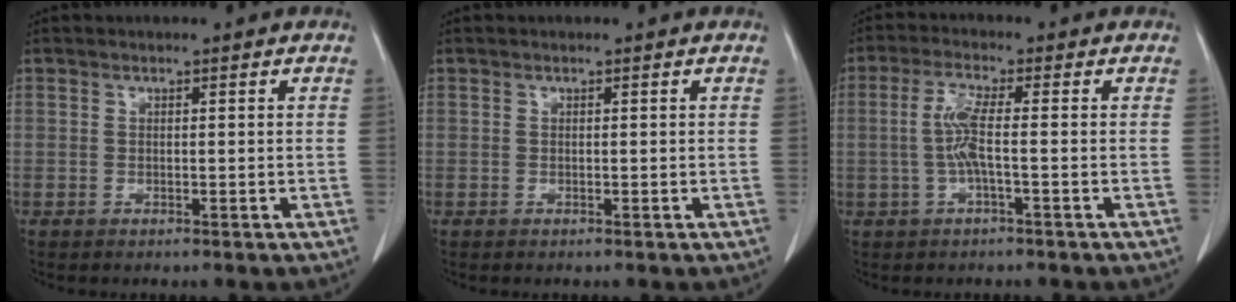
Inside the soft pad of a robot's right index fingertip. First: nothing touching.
{"total": 0.0}
{"total": 4.6, "force": [-0.5, 0.2, 4.6], "torque": [-0.103, 0.006, -0.011]}